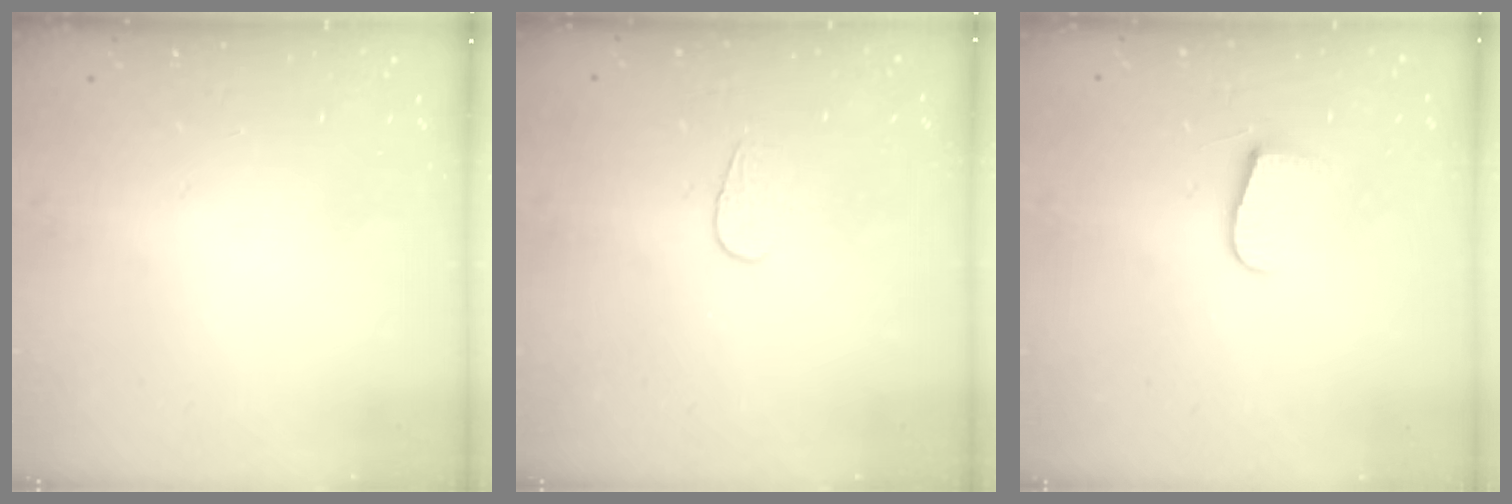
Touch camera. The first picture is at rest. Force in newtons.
{"total": 4.3, "press": 4.3, "slide": 0.3}
{"total": 6.5, "press": 6.5, "slide": 0.8}